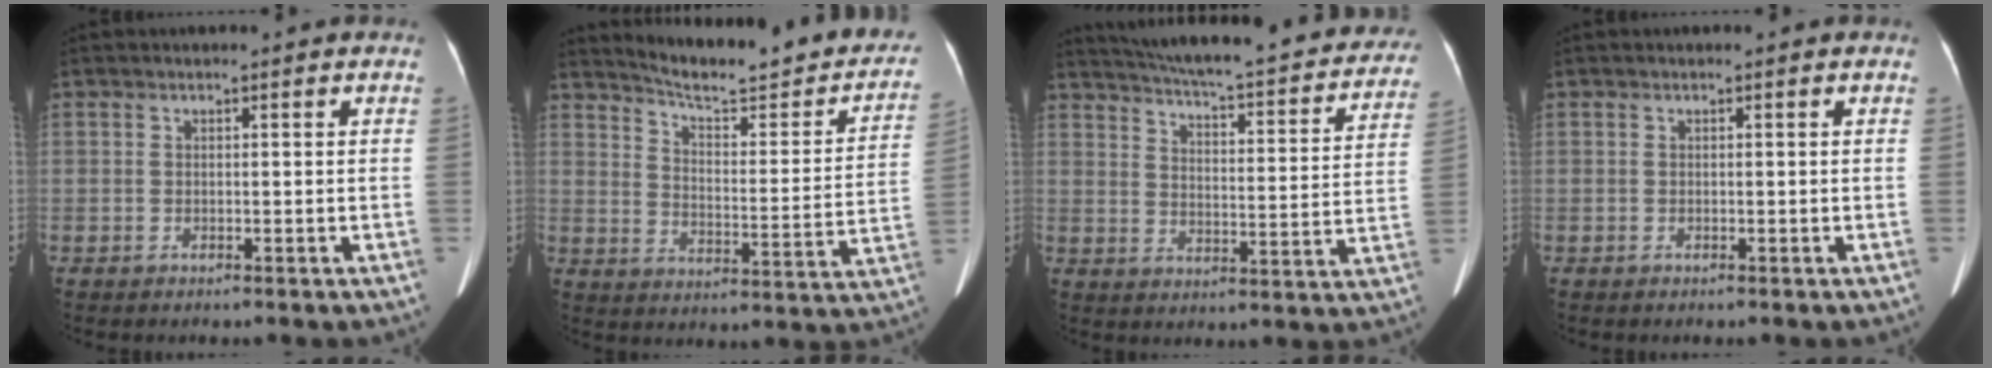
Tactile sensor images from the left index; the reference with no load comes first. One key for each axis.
{"total": 21.6, "fx": 19.1, "fy": 3.1, "fz": 9.7, "tx": -0.131, "ty": -0.045, "tz": 0.239}
{"total": 29.0, "fx": 25.7, "fy": 5.3, "fz": 12.4, "tx": -0.197, "ty": -0.041, "tz": 0.317}
{"total": 0.0}